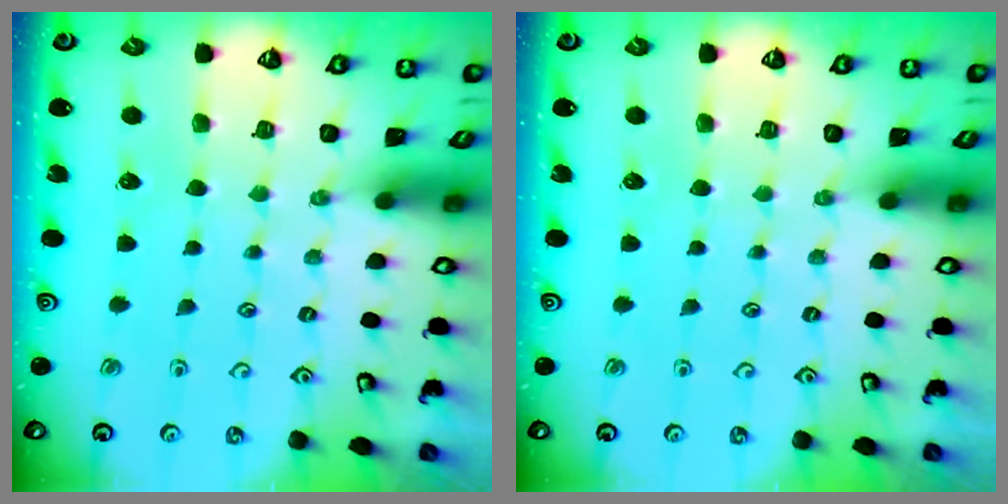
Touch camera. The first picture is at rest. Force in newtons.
{"total": 0.0}